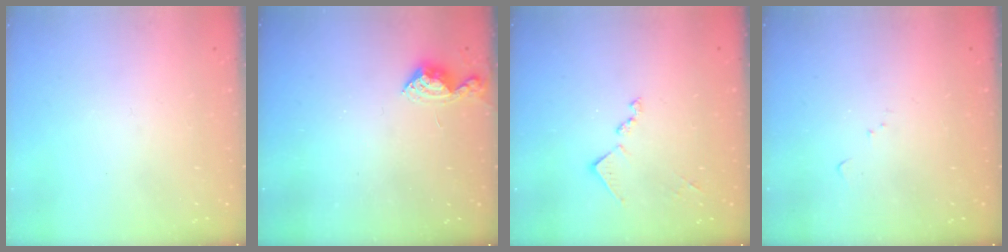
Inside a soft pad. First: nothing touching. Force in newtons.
{"total": 5.8, "press": 5.7, "slide": 0.8}
{"total": 9.7, "press": 9.7, "slide": 0.6}
{"total": 4.5, "press": 4.4, "slide": 0.5}